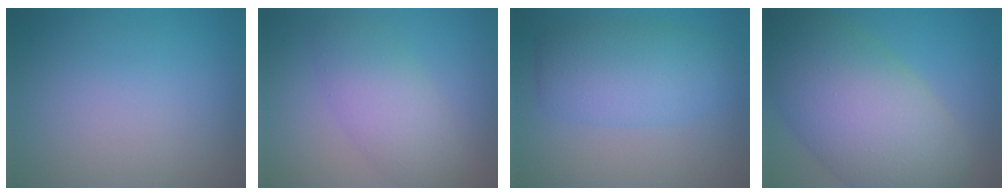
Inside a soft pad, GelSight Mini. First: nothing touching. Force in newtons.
{"total": 4.1, "press": 4.1, "slide": 0.1}
{"total": 5.0, "press": 5.0, "slide": 0.2}
{"total": 12.3, "press": 12.3, "slide": 0.7}